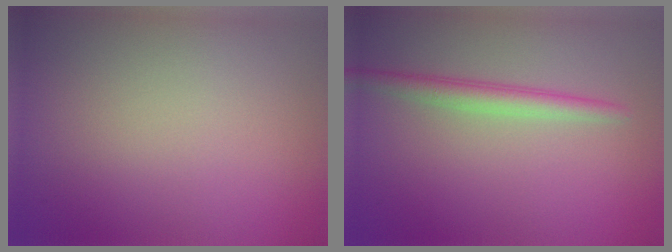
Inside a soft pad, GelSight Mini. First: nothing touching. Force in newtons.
{"total": 2.3, "press": 2.3, "slide": 0.1}